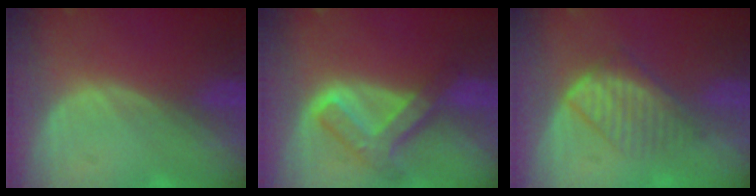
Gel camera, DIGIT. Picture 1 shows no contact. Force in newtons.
{"total": 7.7, "press": 6.5, "slide": 4.1}
{"total": 6.2, "press": 5.8, "slide": 2.3}